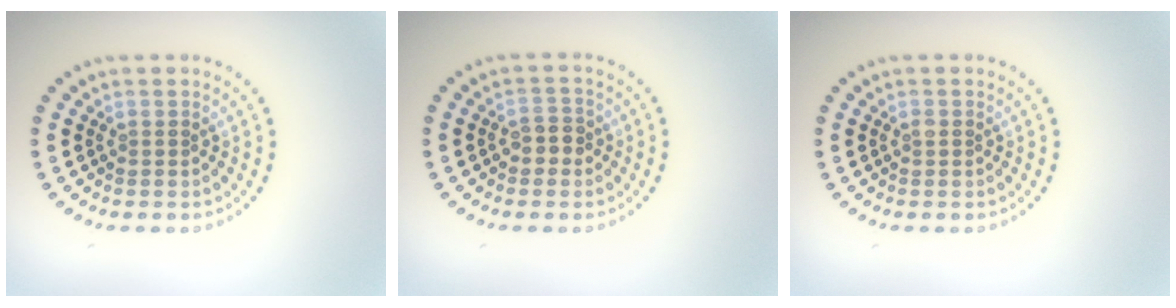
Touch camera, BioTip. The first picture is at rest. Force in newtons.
{"total": 1.9, "press": 1.8, "slide": 0.6}
{"total": 0.5, "press": 0.5, "slide": 0.2}